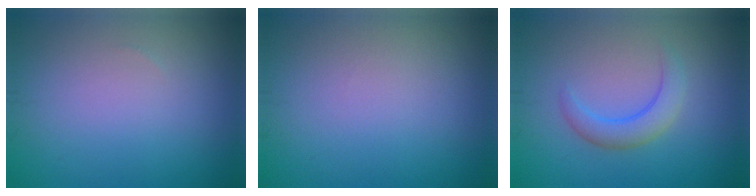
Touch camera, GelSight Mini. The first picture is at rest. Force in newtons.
{"total": 0.0}
{"total": 2.8, "press": 2.8, "slide": 0.2}